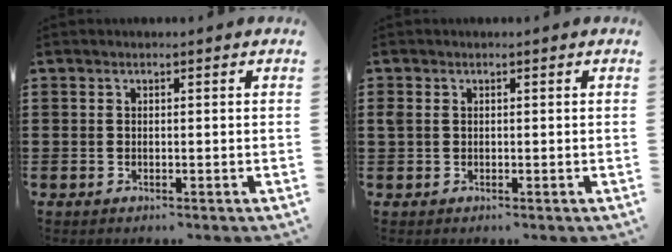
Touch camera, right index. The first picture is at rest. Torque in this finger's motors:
{"motor_torque": [0.12, -0.03, 0.01, 0.03]}